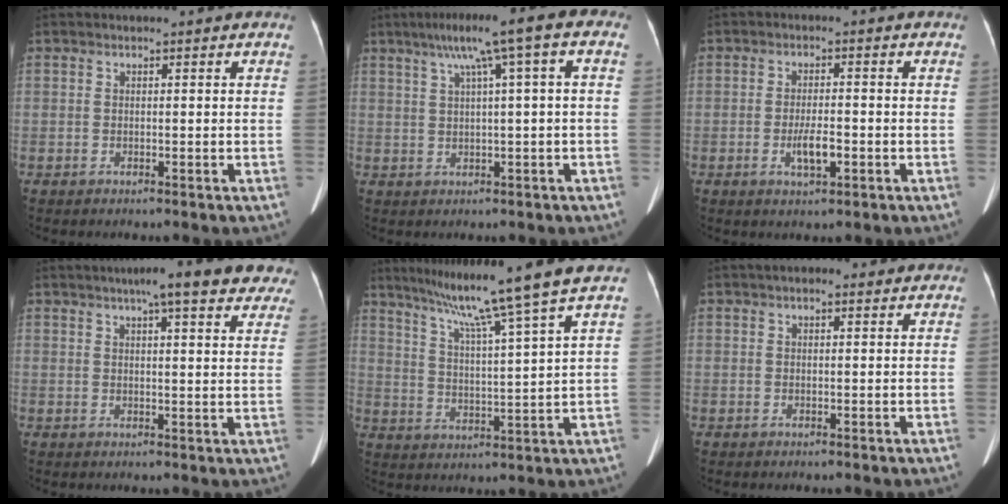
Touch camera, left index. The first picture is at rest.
{"total": 9.4, "force": [3.5, 0.1, 8.7], "torque": [-0.141, 0.039, 0.051]}
{"total": 3.8, "force": [-1.3, 1.0, 3.4], "torque": [-0.064, 0.001, -0.023]}
{"total": 12.6, "force": [9.7, 2.1, 7.8], "torque": [-0.088, 0.018, 0.108]}
{"total": 12.8, "force": [9.8, -3.3, 7.5], "torque": [-0.119, -0.014, 0.154]}
{"total": 2.1, "force": [1.4, 1.0, 1.3], "torque": [-0.021, 0.016, 0.017]}